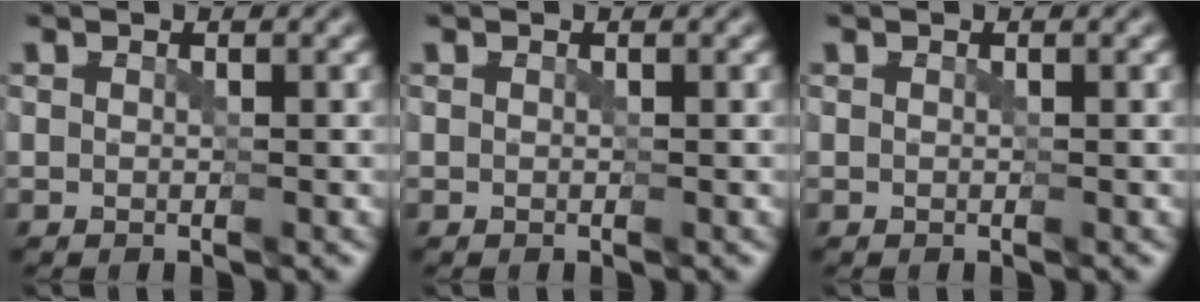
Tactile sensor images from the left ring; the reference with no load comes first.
{"total": 0.0}
{"total": 0.0}